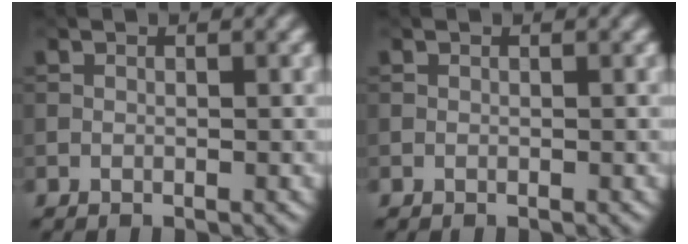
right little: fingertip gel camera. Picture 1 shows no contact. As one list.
[{"total": 0.0}]